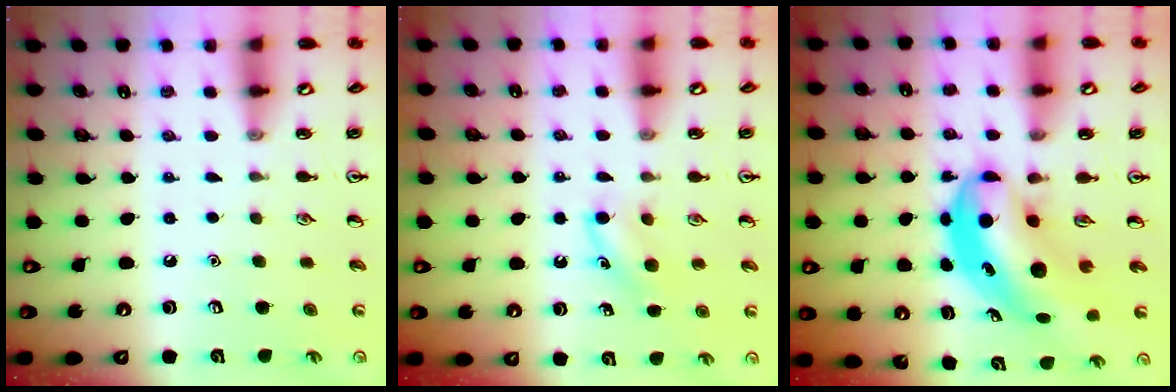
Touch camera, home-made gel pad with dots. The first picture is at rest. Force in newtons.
{"total": 5.9, "press": 5.6, "slide": 1.9}
{"total": 7.2, "press": 7.0, "slide": 1.7}